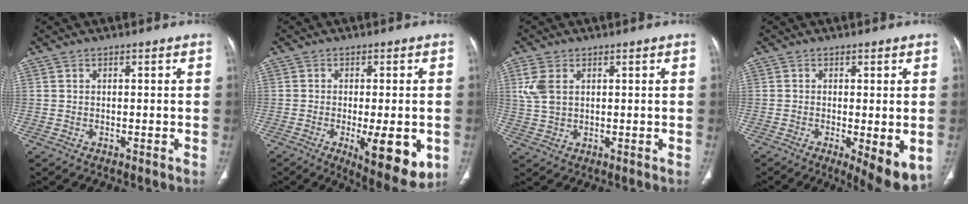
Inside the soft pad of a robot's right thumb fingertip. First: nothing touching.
{"total": 11.8, "force": [-3.4, 3.9, 10.6], "torque": [-0.137, -0.020, -0.039]}
{"total": 5.2, "force": [1.7, 3.3, 3.7], "torque": [-0.090, 0.001, 0.039]}
{"total": 8.4, "force": [-2.5, 2.6, 7.6], "torque": [-0.104, -0.022, -0.034]}